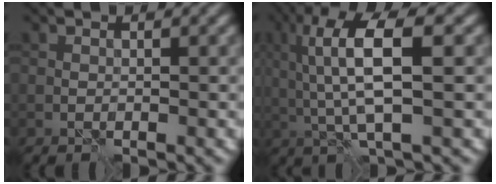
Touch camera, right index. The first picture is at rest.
{"total": 7.8, "force": [1.6, 2.0, 7.4], "torque": [-0.149, 0.007, 0.030]}